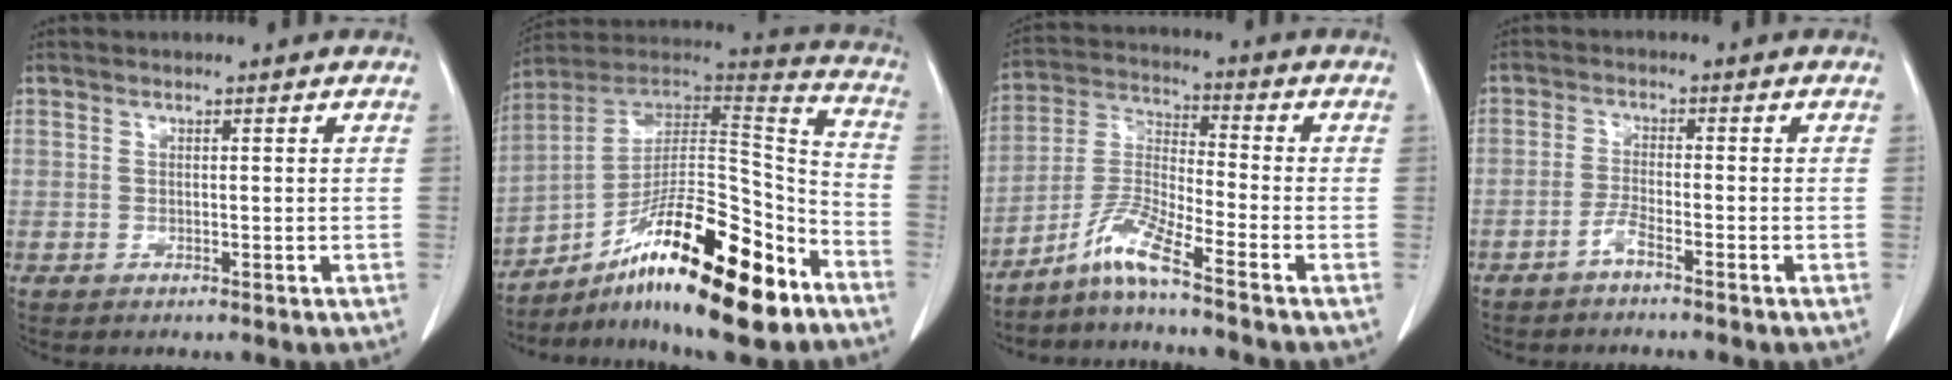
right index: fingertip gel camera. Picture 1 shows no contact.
{"total": 24.0, "force": [-13.9, 5.2, 18.9], "torque": [-0.274, 0.017, -0.223]}
{"total": 7.2, "force": [-5.7, -1.0, 4.1], "torque": [-0.096, -0.006, -0.116]}
{"total": 2.4, "force": [-1.9, -0.1, 1.4], "torque": [-0.032, 0.001, -0.040]}